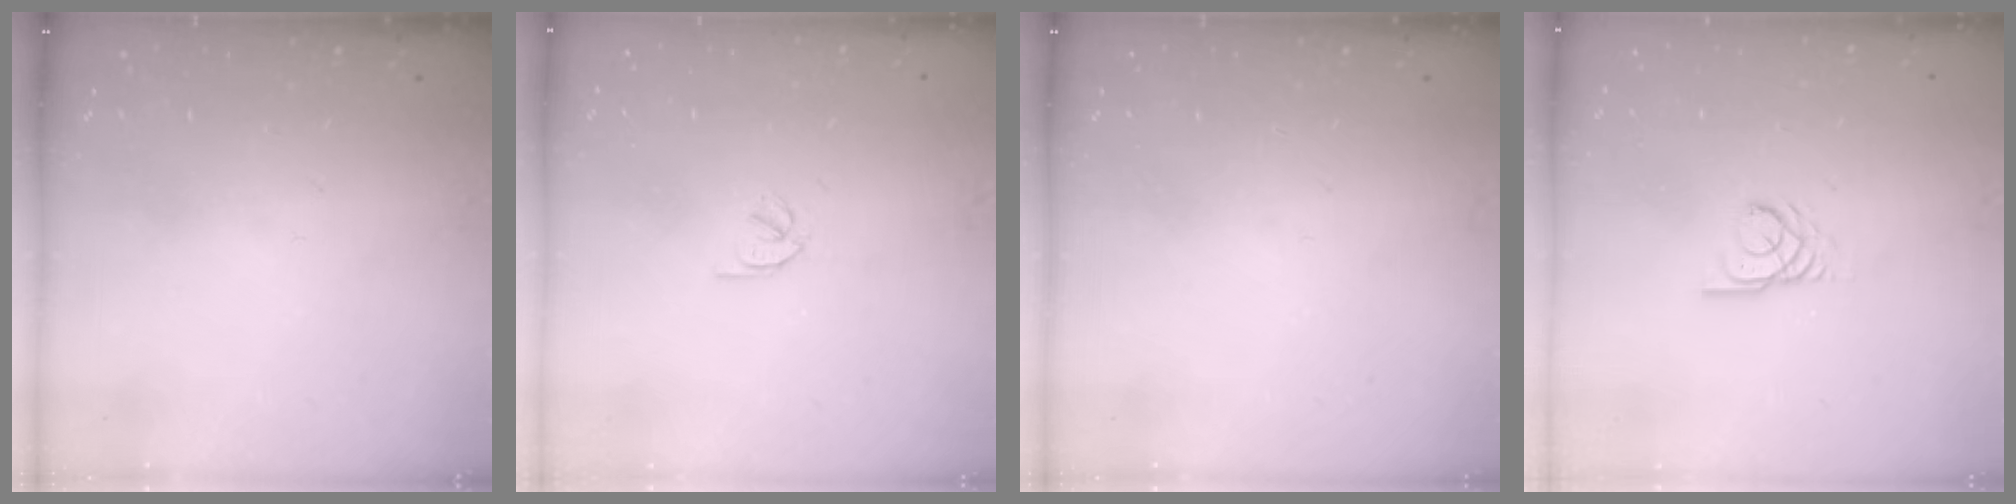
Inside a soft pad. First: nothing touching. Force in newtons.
{"total": 2.1, "press": 2.1, "slide": 0.4}
{"total": 0.0}
{"total": 2.7, "press": 2.7, "slide": 0.2}